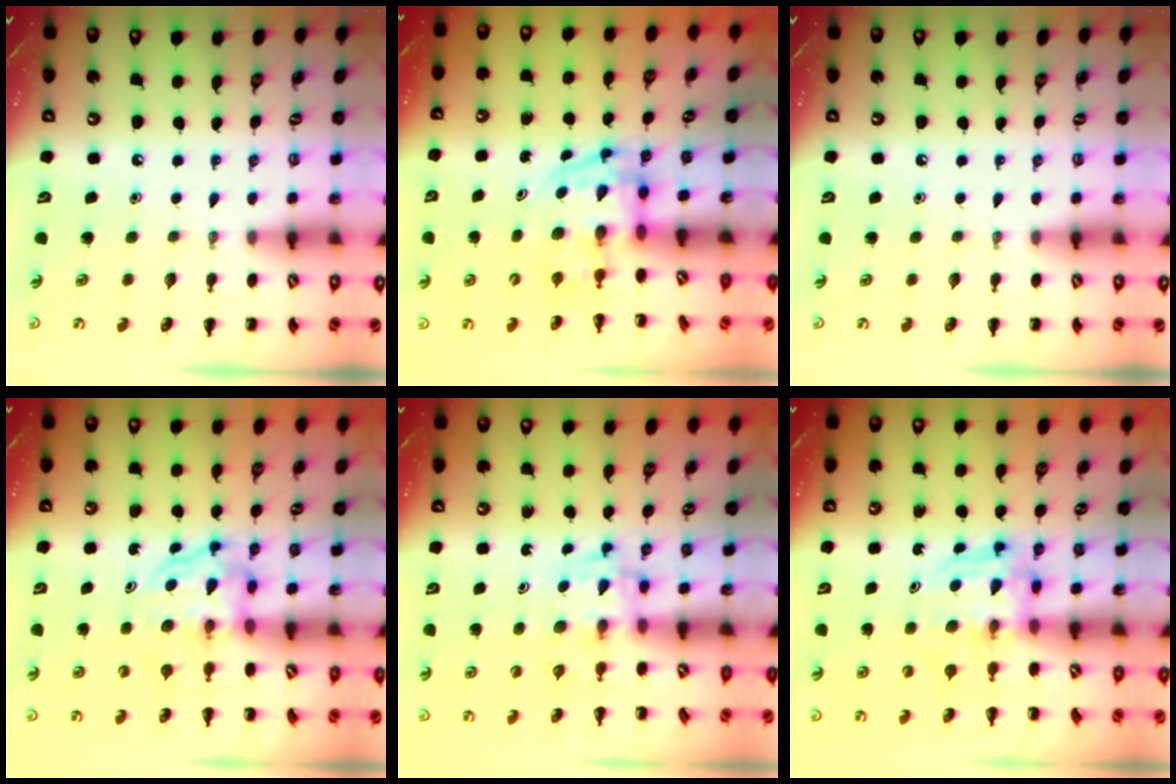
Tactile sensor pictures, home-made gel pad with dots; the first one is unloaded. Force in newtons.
{"total": 3.8, "press": 3.8, "slide": 0.6}
{"total": 0.0}
{"total": 3.8, "press": 3.8, "slide": 0.2}
{"total": 3.4, "press": 3.4, "slide": 0.4}
{"total": 3.8, "press": 3.7, "slide": 0.2}